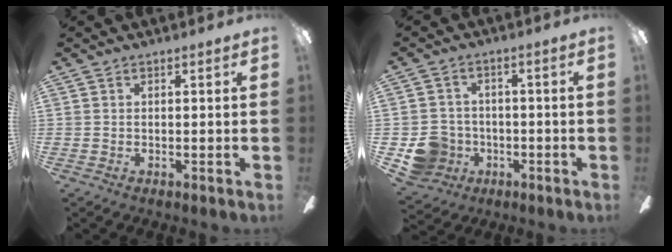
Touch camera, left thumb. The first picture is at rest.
{"total": 8.3, "force": [-2.9, 7.6, 2.0], "torque": [-0.054, 0.024, -0.049]}